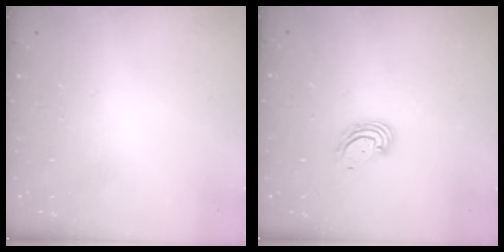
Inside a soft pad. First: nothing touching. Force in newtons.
{"total": 4.5, "press": 4.5, "slide": 0.5}